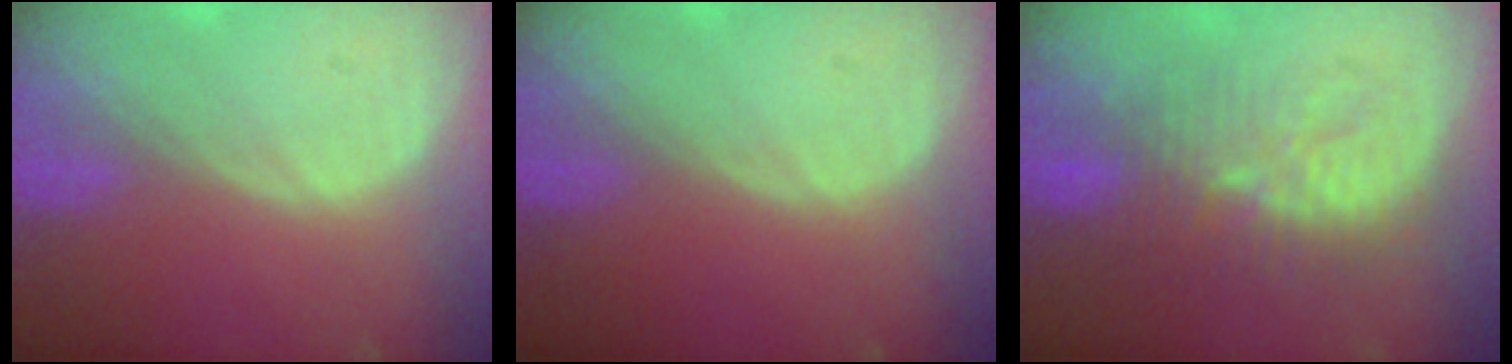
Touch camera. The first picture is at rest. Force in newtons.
{"total": 0.0}
{"total": 9.2, "press": 9.0, "slide": 2.1}